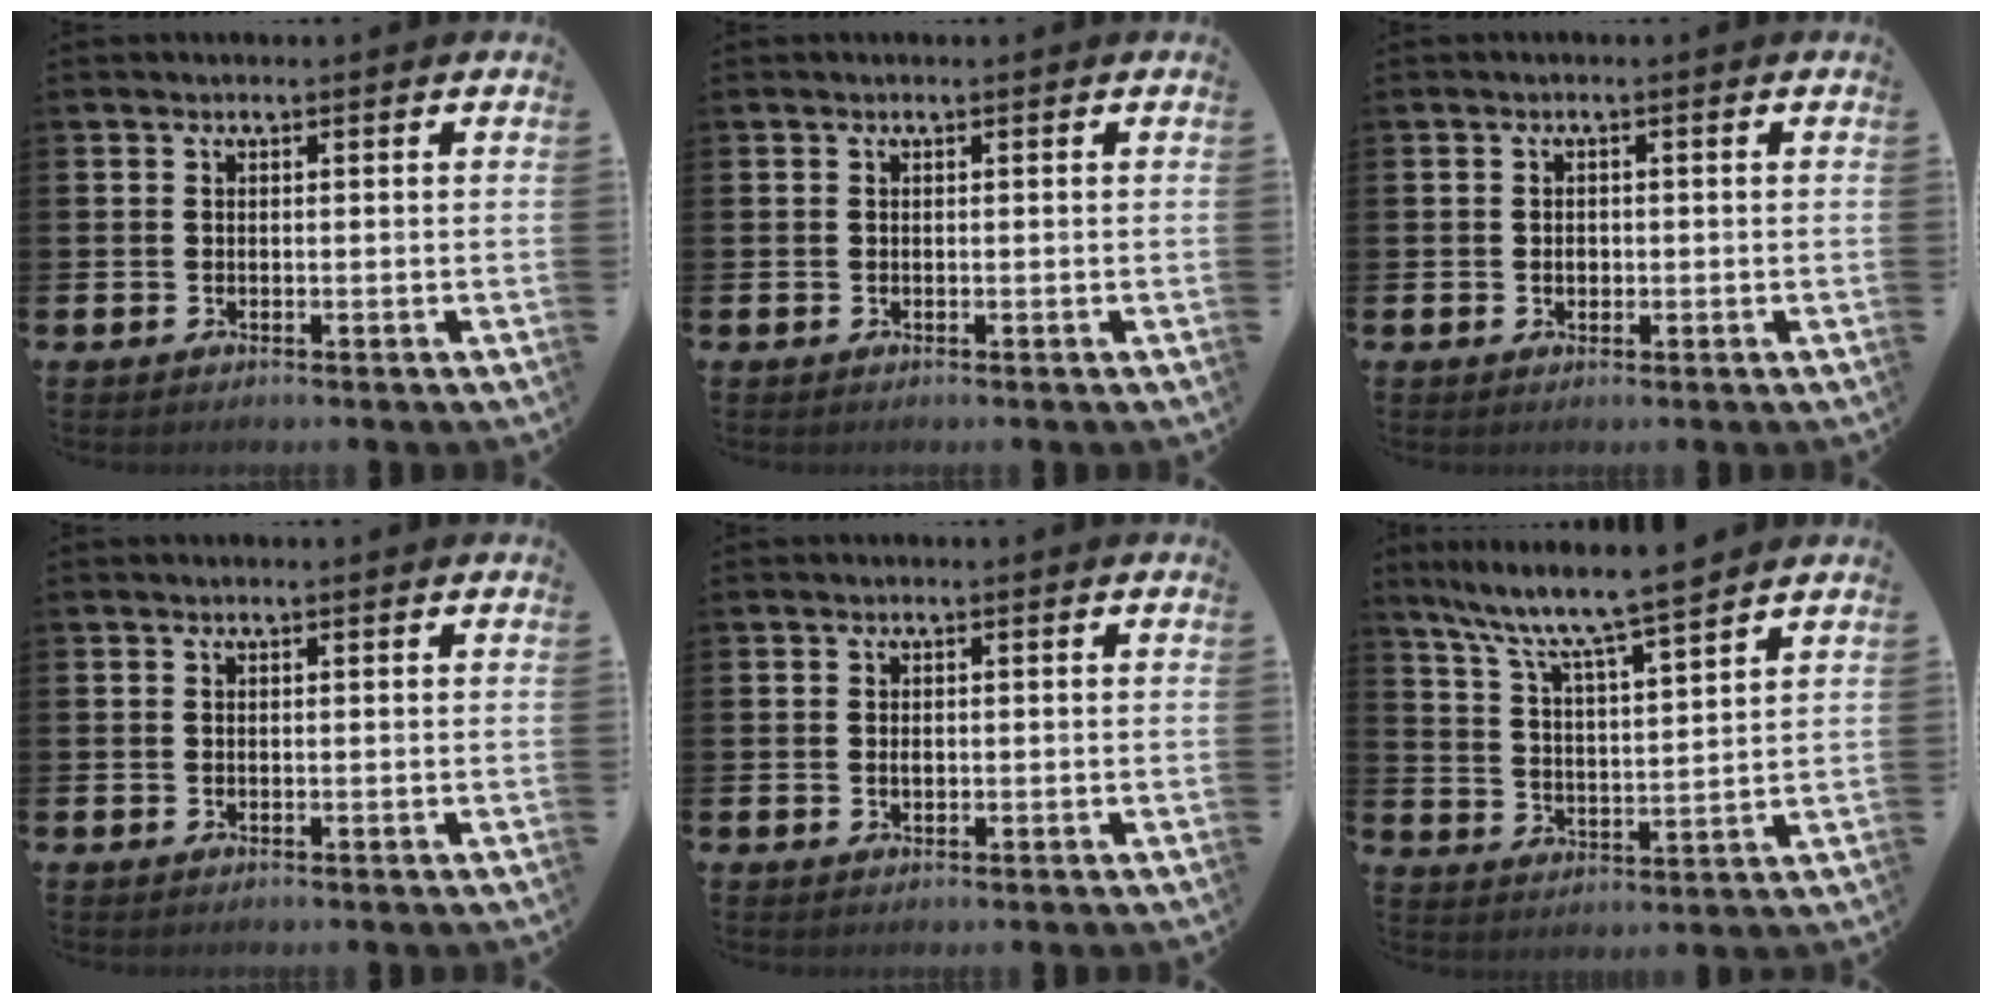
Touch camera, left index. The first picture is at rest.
{"total": 0.0}
{"total": 1.2, "force": [-0.2, 0.9, 0.7], "torque": [-0.005, 0.005, -0.007]}
{"total": 0.0}
{"total": 0.9, "force": [0.0, 0.5, 0.7], "torque": [-0.014, 0.004, -0.002]}
{"total": 8.0, "force": [7.3, 0.2, 3.2], "torque": [-0.095, -0.048, 0.125]}